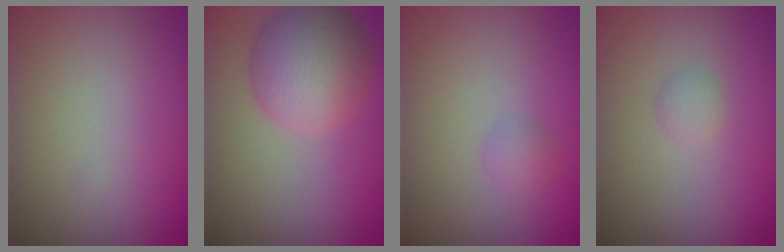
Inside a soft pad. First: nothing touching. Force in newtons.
{"total": 6.3, "press": 6.3, "slide": 0.1}
{"total": 1.0, "press": 1.0, "slide": 0.1}
{"total": 0.9, "press": 0.9, "slide": 0.0}